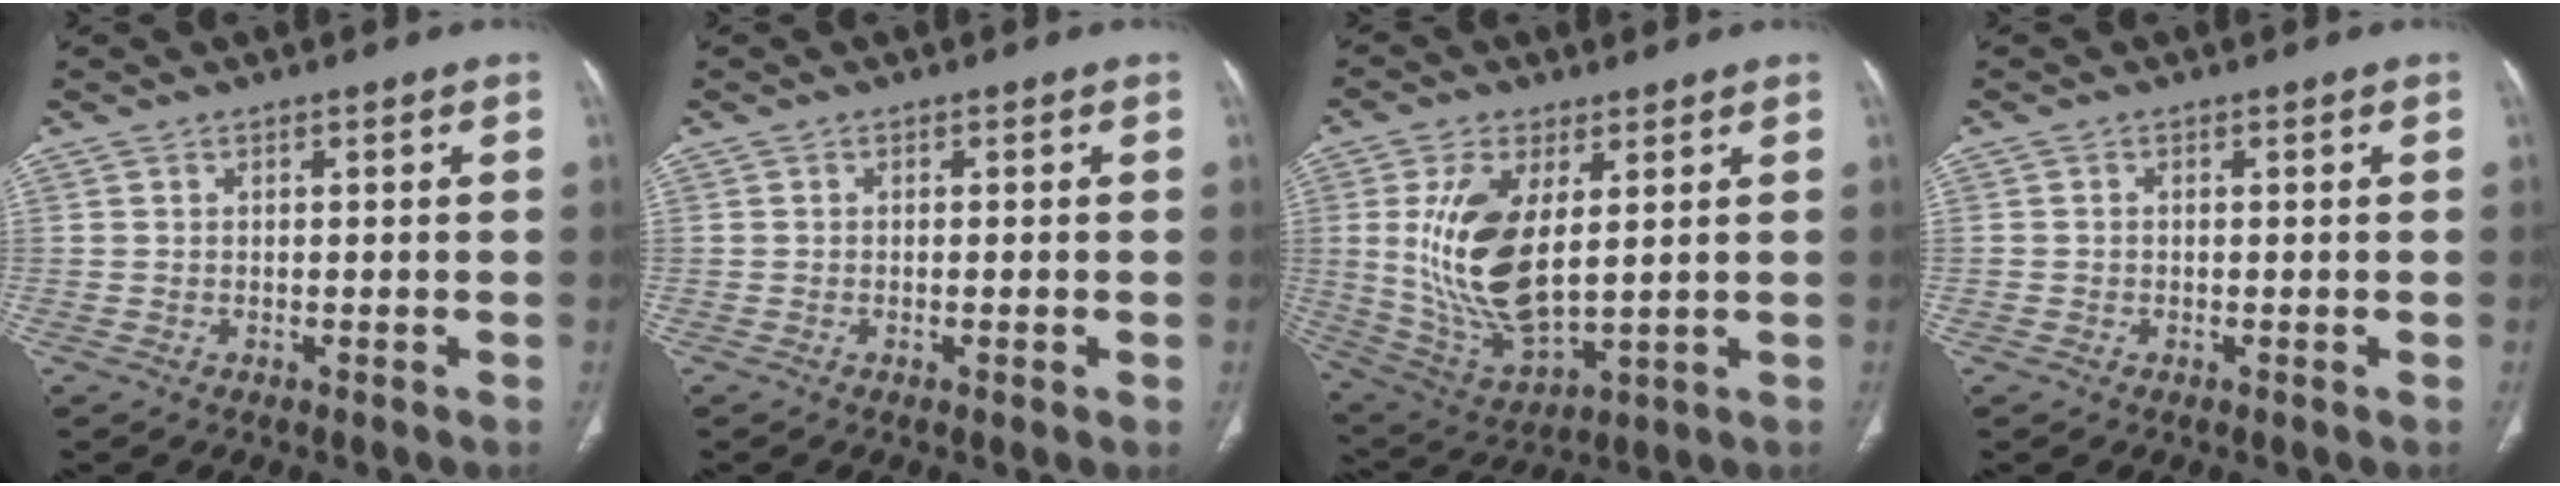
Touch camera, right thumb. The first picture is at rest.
{"total": 1.5, "force": [-0.3, 0.2, 1.4], "torque": [-0.027, -0.004, -0.005]}
{"total": 16.4, "force": [3.1, 8.1, 14.0], "torque": [-0.272, -0.022, 0.076]}
{"total": 0.5, "force": [-0.2, 0.5, 0.1], "torque": [0.001, 0.004, -0.004]}